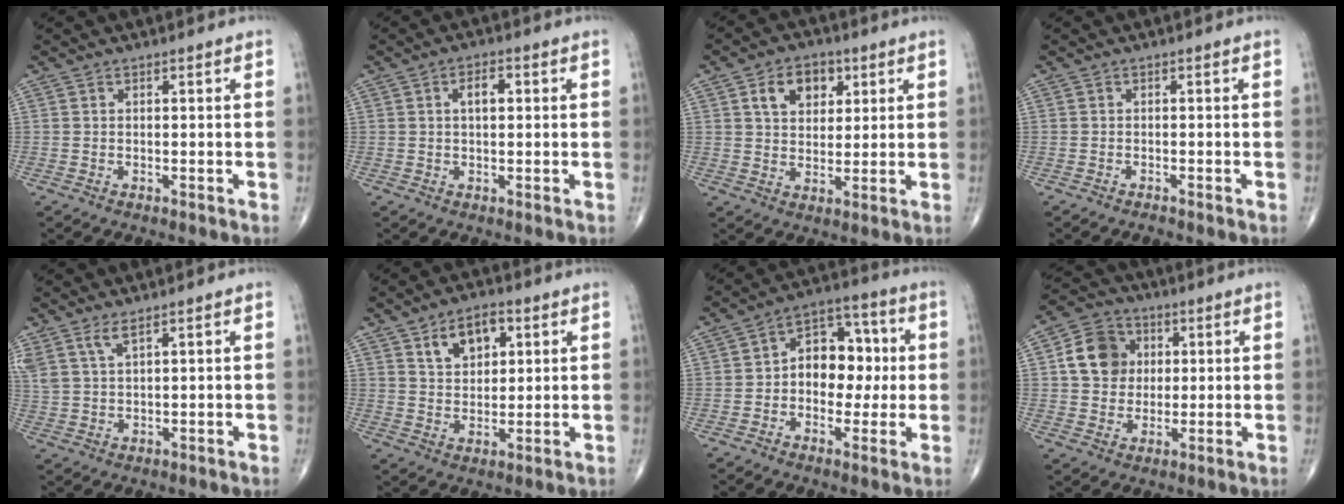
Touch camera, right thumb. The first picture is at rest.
{"total": 3.5, "force": [0.7, 1.7, 2.9], "torque": [-0.044, 0.007, 0.010]}
{"total": 8.5, "force": [3.4, 5.9, 5.1], "torque": [-0.052, -0.008, 0.054]}
{"total": 0.8, "force": [-0.7, 0.1, 0.3], "torque": [-0.010, 0.004, -0.012]}
{"total": 4.8, "force": [3.3, 1.4, 3.2], "torque": [-0.075, -0.008, 0.073]}
{"total": 8.2, "force": [3.8, 5.0, 5.3], "torque": [-0.062, -0.014, 0.063]}
{"total": 11.7, "force": [0.2, 8.3, 8.2], "torque": [-0.076, 0.033, -0.006]}
{"total": 10.3, "force": [1.9, 8.7, 5.0], "torque": [-0.063, 0.002, 0.027]}